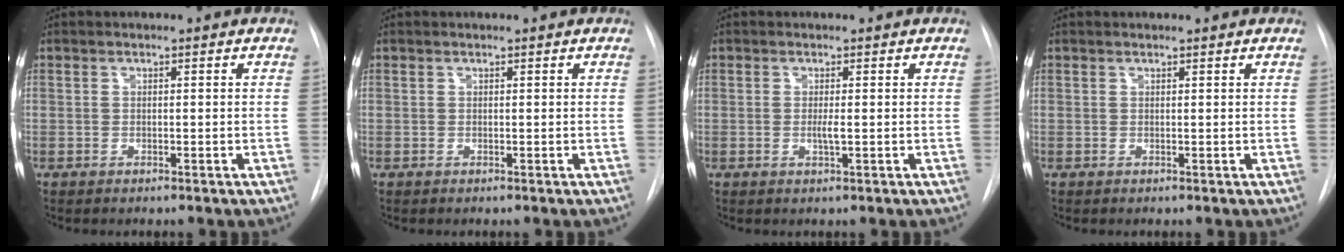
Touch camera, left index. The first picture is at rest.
{"total": 0.0}
{"total": 1.2, "force": [0.0, 0.0, 1.2], "torque": [-0.029, -0.002, 0.001]}
{"total": 1.4, "force": [1.4, 0.1, 0.3], "torque": [-0.009, 0.012, 0.018]}